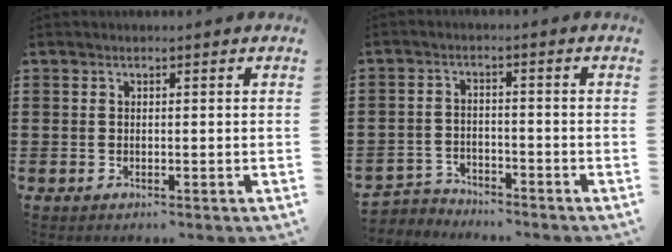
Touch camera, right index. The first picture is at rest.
{"total": 3.3, "force": [-3.3, 0.5, -0.4], "torque": [-0.002, 0.000, -0.072]}